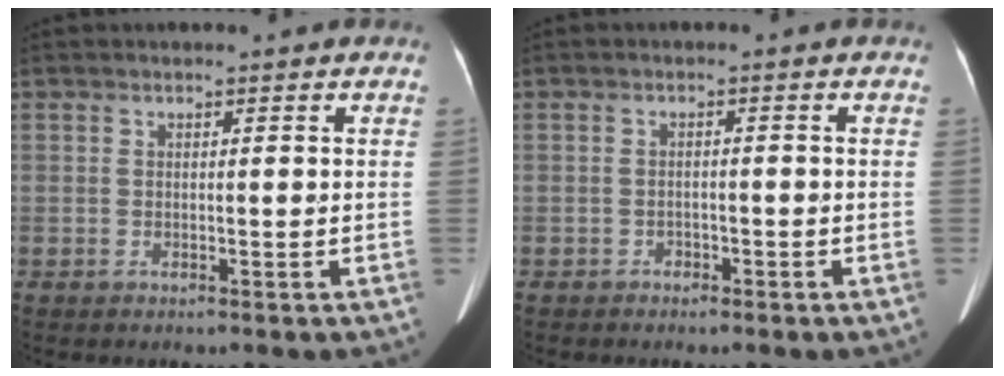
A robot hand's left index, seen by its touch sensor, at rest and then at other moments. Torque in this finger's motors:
{"motor_torque": [-0.15, 0.18, 0.04, -0.01]}